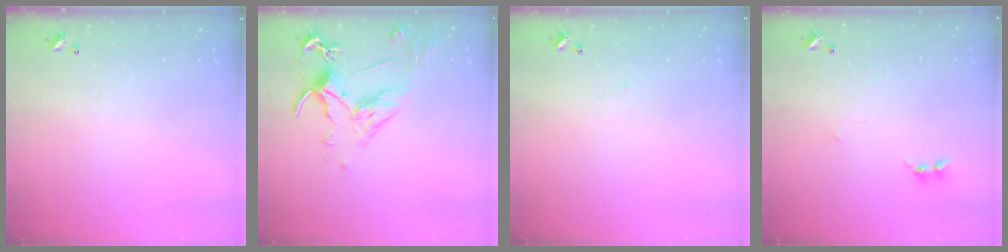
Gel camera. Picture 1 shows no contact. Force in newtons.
{"total": 2.5, "press": 2.1, "slide": 1.4}
{"total": 1.8, "press": 1.7, "slide": 0.6}
{"total": 2.3, "press": 2.3, "slide": 0.3}